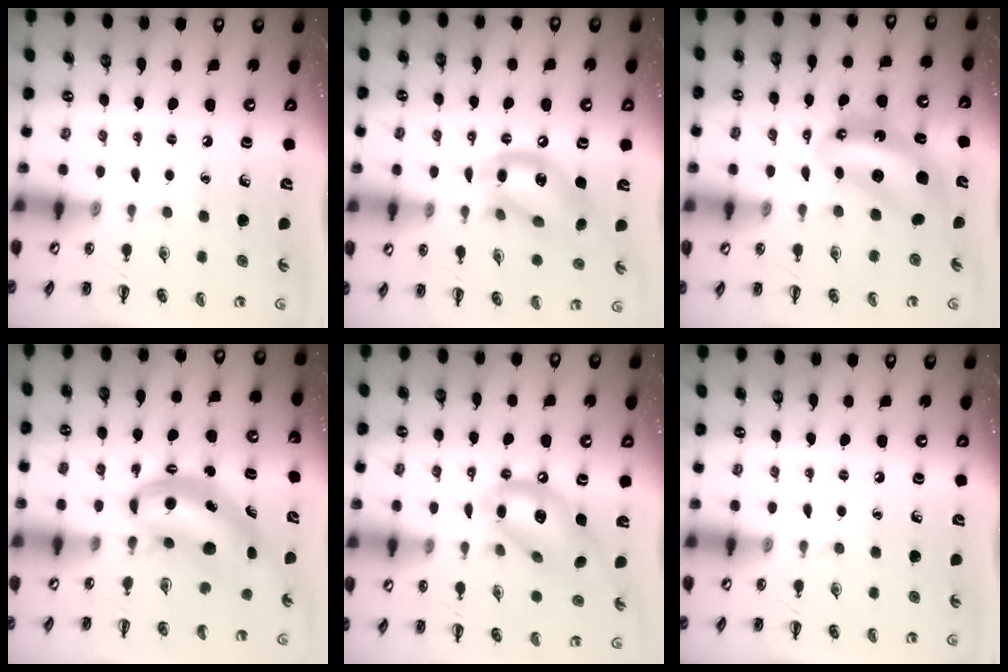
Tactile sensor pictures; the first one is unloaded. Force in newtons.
{"total": 13.9, "press": 13.6, "slide": 2.6}
{"total": 7.6, "press": 7.3, "slide": 2.0}
{"total": 8.0, "press": 7.8, "slide": 1.7}
{"total": 14.1, "press": 13.8, "slide": 3.2}
{"total": 0.0}